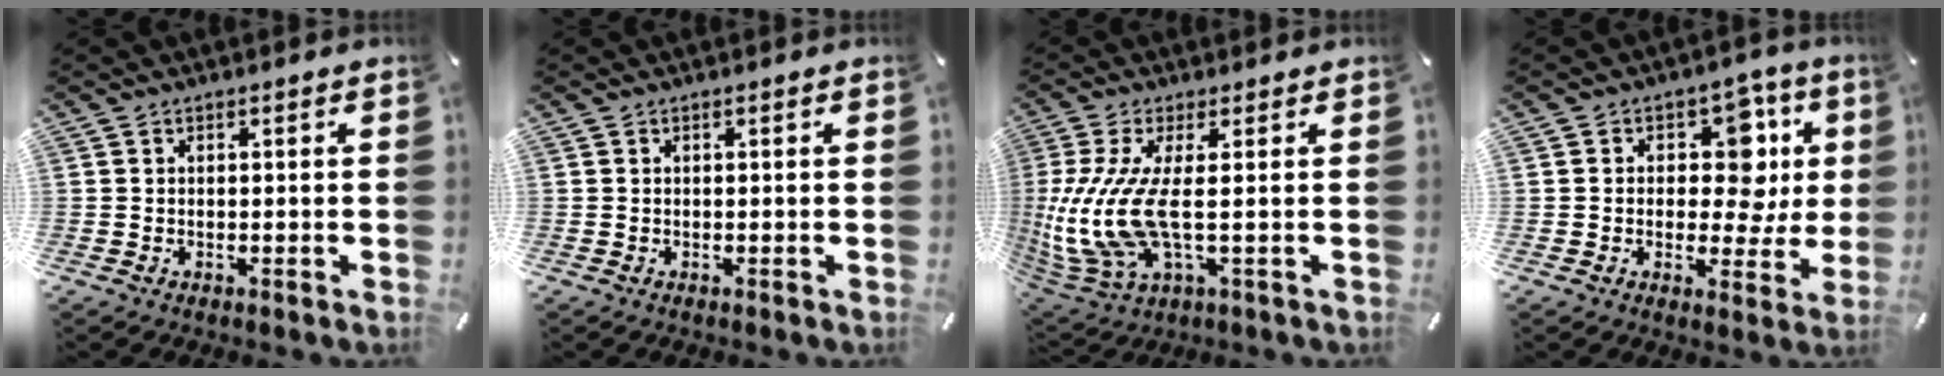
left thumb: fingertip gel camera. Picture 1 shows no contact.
{"total": 0.0}
{"total": 13.6, "force": [0.4, 4.0, 13.0], "torque": [-0.299, -0.031, 0.004]}
{"total": 13.5, "force": [3.0, 9.3, 9.4], "torque": [-0.118, -0.015, 0.052]}